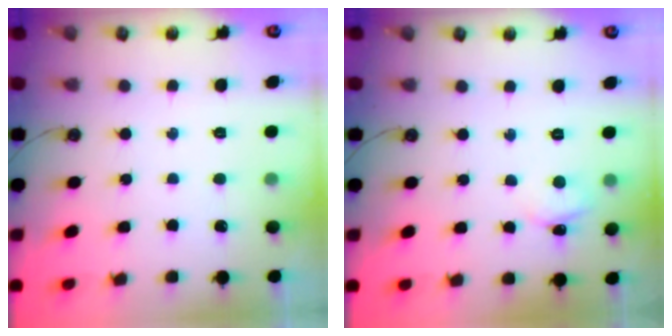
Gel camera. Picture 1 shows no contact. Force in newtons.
{"total": 4.8, "press": 4.8, "slide": 0.4}